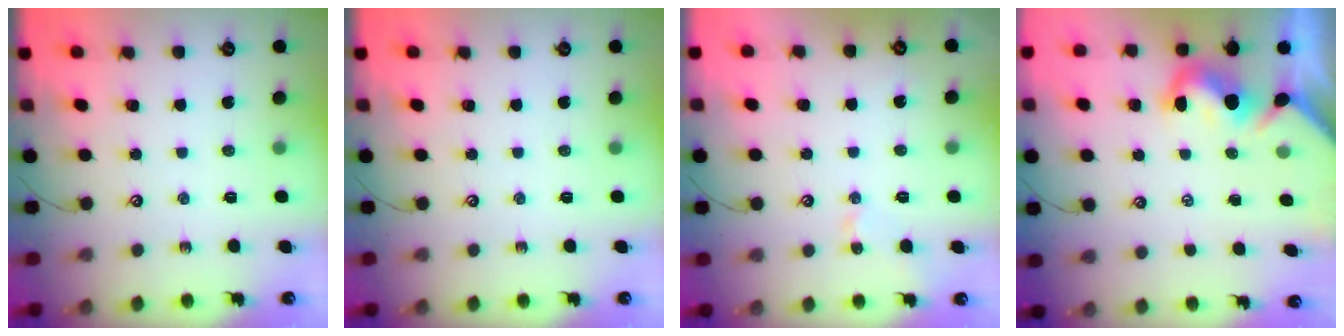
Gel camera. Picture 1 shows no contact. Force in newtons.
{"total": 0.0}
{"total": 2.5, "press": 2.4, "slide": 0.7}
{"total": 1.7, "press": 1.7, "slide": 0.4}